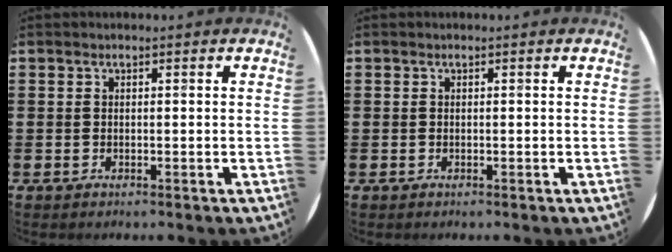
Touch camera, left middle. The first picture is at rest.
{"total": 0.0}